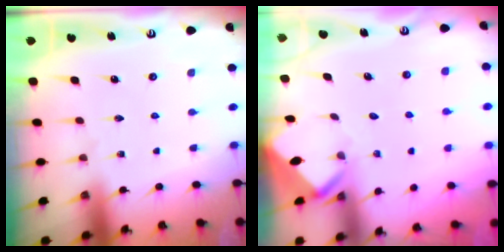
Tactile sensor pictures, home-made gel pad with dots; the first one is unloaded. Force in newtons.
{"total": 2.9, "press": 2.9, "slide": 0.1}